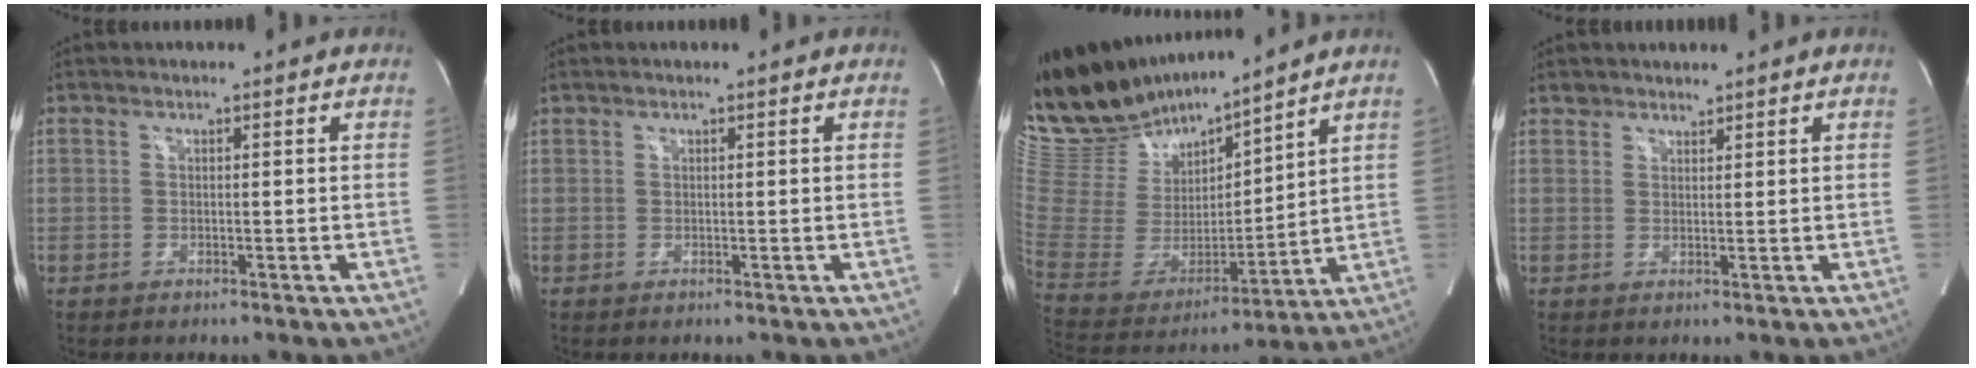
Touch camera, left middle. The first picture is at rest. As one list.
[{"total": 0.0}, {"total": 18.4, "force": [16.9, 3.7, 6.1], "torque": [-0.135, -0.014, 0.326]}, {"total": 1.6, "force": [1.4, 0.8, -0.2], "torque": [0.005, 0.006, 0.021]}]